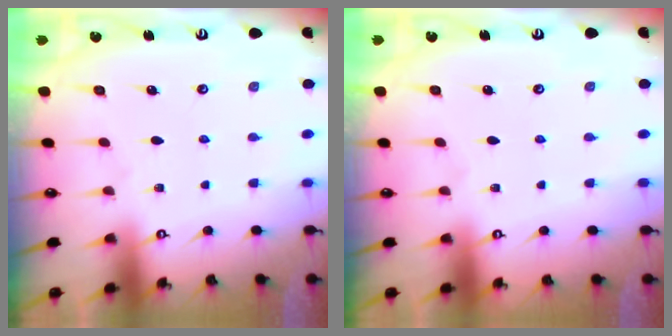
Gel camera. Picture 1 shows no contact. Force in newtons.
{"total": 0.0}